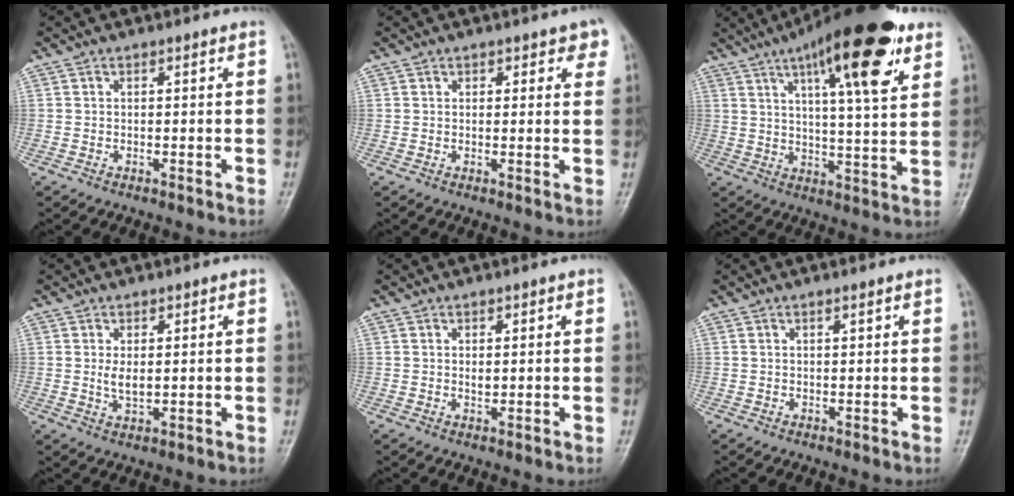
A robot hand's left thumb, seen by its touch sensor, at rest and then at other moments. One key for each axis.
{"total": 3.1, "fx": 1.9, "fy": 2.0, "fz": 1.5, "tx": 0.018, "ty": -0.007, "tz": 0.018}
{"total": 20.0, "fx": 10.4, "fy": 5.1, "fz": 16.3, "tx": -0.228, "ty": -0.024, "tz": 0.155}
{"total": 3.2, "fx": 0.4, "fy": 1.8, "fz": 2.6, "tx": -0.041, "ty": -0.009, "tz": 0.011}
{"total": 1.3, "fx": 0.3, "fy": 0.9, "fz": 0.9, "tx": -0.009, "ty": -0.003, "tz": 0.005}
{"total": 0.7, "fx": 0.4, "fy": 0.1, "fz": 0.5, "tx": -0.008, "ty": 0.000, "tz": 0.007}